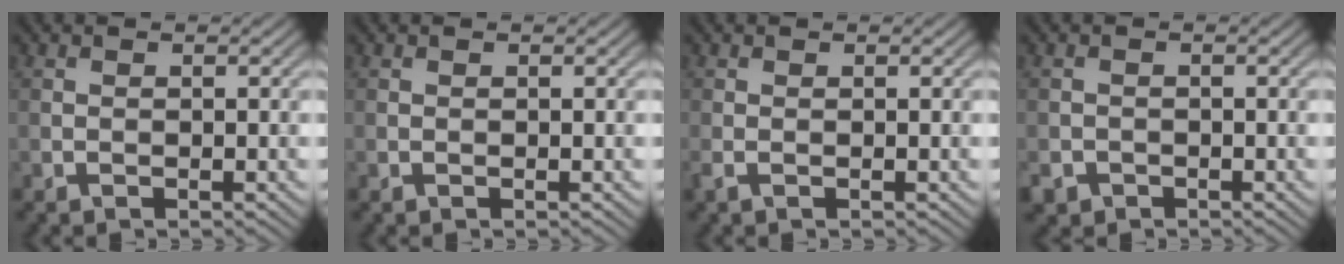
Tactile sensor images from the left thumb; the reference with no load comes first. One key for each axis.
{"total": 0.0}
{"total": 0.8, "fx": -0.3, "fy": 0.2, "fz": 0.6, "tx": -0.019, "ty": -0.002, "tz": -0.008}
{"total": 1.9, "fx": -1.3, "fy": 1.3, "fz": 0.4, "tx": -0.007, "ty": -0.007, "tz": -0.030}